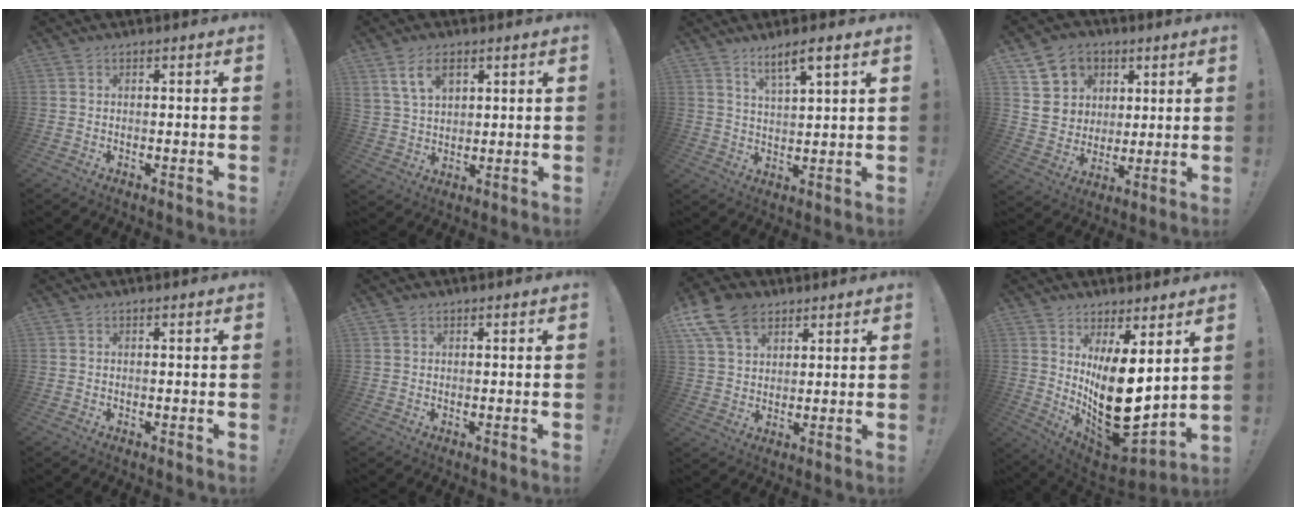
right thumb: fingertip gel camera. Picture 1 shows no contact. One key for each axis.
{"total": 8.6, "fx": 4.5, "fy": 5.3, "fz": 5.1, "tx": -0.086, "ty": -0.007, "tz": 0.086}
{"total": 6.5, "fx": 4.8, "fy": 0.8, "fz": 4.4, "tx": -0.071, "ty": -0.023, "tz": 0.080}
{"total": 10.5, "fx": 4.6, "fy": 9.2, "fz": 2.0, "tx": -0.025, "ty": -0.026, "tz": 0.096}
{"total": 0.0}
{"total": 0.6, "fx": 0.4, "fy": 0.4, "fz": 0.0, "tx": 0.007, "ty": -0.004, "tz": 0.007}
{"total": 12.1, "fx": 6.9, "fy": 7.9, "fz": 5.9, "tx": -0.099, "ty": -0.028, "tz": 0.136}
{"total": 16.6, "fx": 1.7, "fy": 7.5, "fz": 14.7, "tx": -0.222, "ty": -0.045, "tz": 0.046}